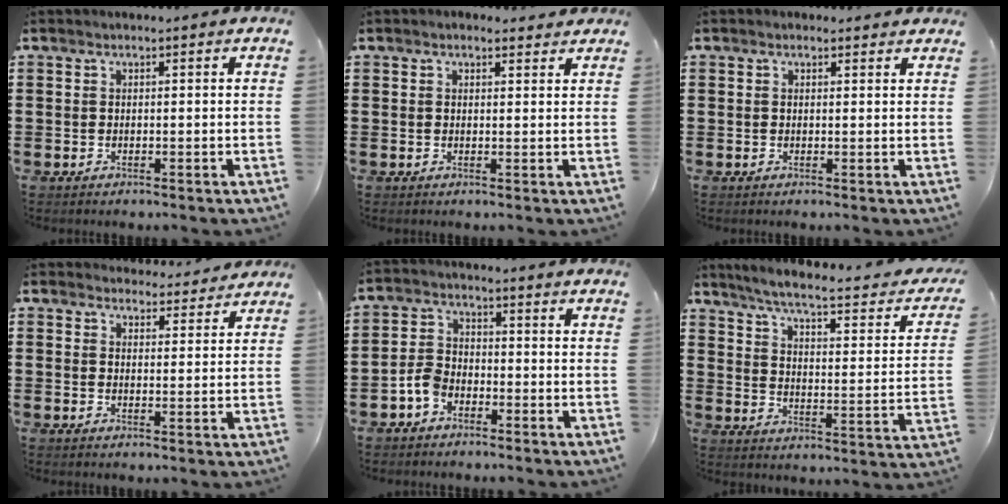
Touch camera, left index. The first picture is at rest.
{"total": 1.5, "force": [1.3, 0.6, 0.3], "torque": [-0.009, 0.005, 0.025]}
{"total": 0.9, "force": [0.7, 0.4, 0.3], "torque": [-0.007, 0.004, 0.014]}
{"total": 3.8, "force": [3.7, 0.7, 0.5], "torque": [-0.013, -0.017, 0.068]}
{"total": 3.8, "force": [-2.4, 2.3, 1.9], "torque": [-0.058, 0.004, -0.051]}
{"total": 5.3, "force": [4.1, -0.2, 3.4], "torque": [-0.086, -0.034, 0.060]}